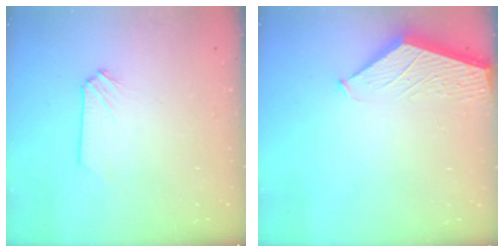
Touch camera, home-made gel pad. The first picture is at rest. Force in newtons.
{"total": 1.9, "press": 1.9, "slide": 0.2}